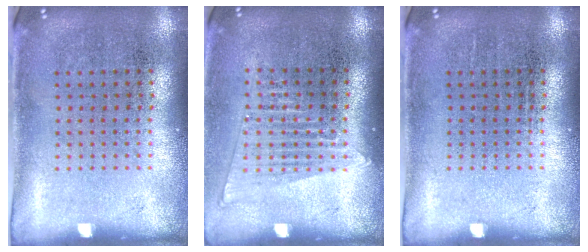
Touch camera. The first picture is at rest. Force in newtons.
{"total": 1.4, "press": 1.3, "slide": 0.5}
{"total": 0.0}